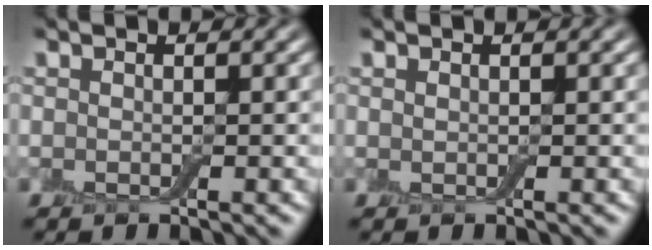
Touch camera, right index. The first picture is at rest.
{"total": 0.0}